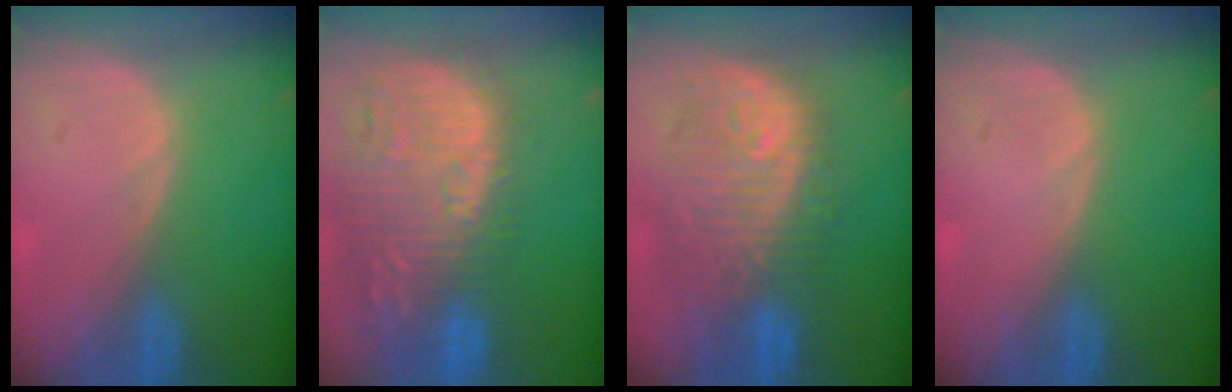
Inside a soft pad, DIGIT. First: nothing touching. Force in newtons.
{"total": 15.0, "press": 12.8, "slide": 7.8}
{"total": 11.3, "press": 10.6, "slide": 3.9}
{"total": 0.0}